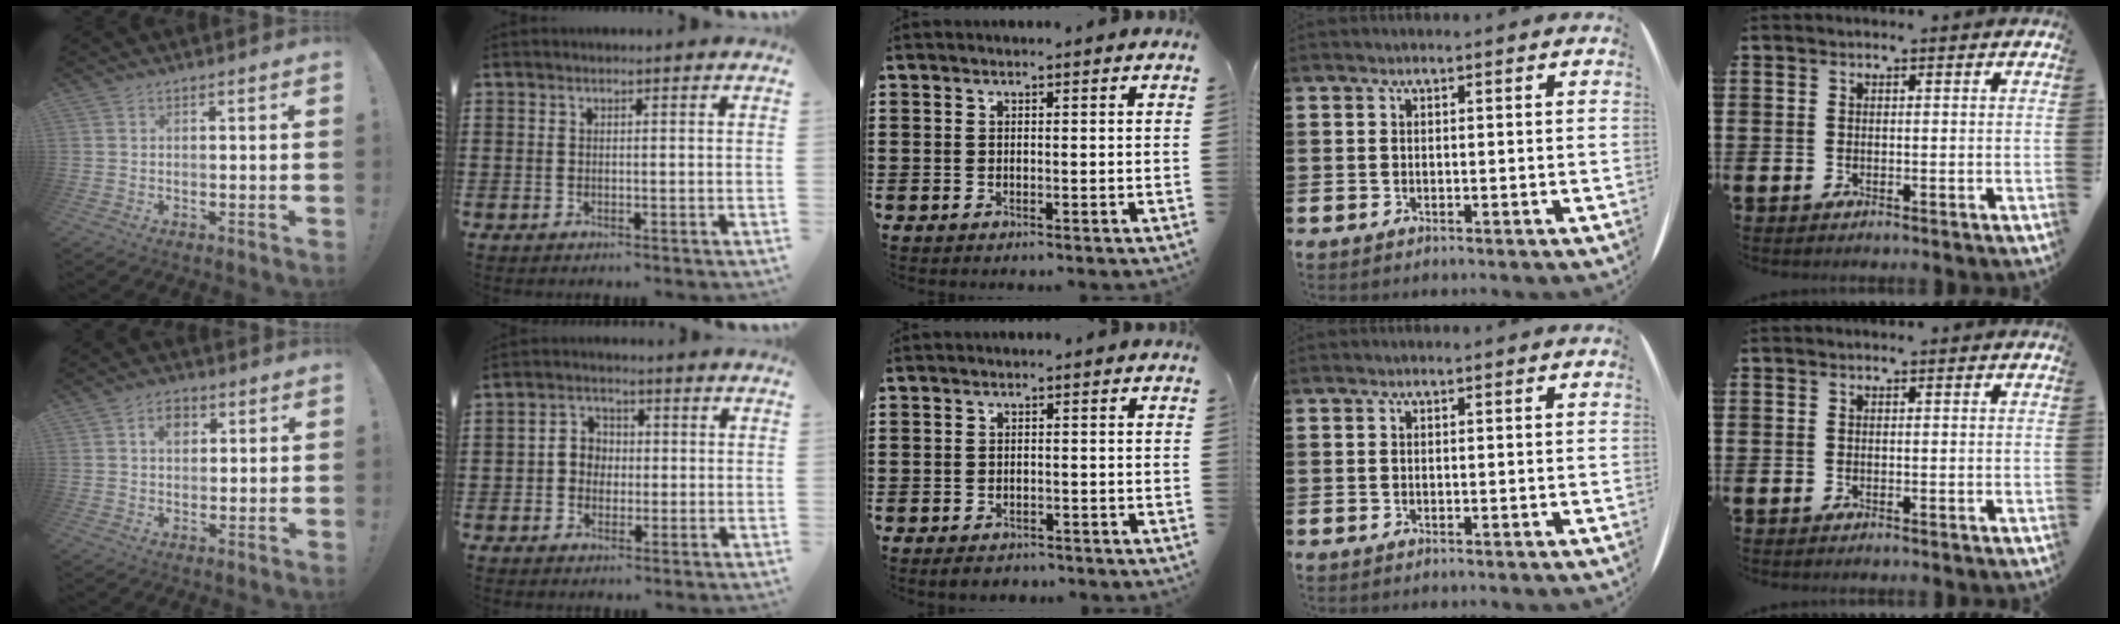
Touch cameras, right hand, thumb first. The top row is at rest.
{"thumb": {"total": 5.1, "force": [1.7, 3.7, 3.0], "torque": [-0.036, 0.002, 0.027]}, "index": {"total": 3.4, "force": [-0.6, 3.1, 1.3], "torque": [-0.036, 0.011, -0.017]}, "middle": {"total": 1.4, "force": [-1.3, 0.4, 0.2], "torque": [-0.009, -0.001, -0.027]}}